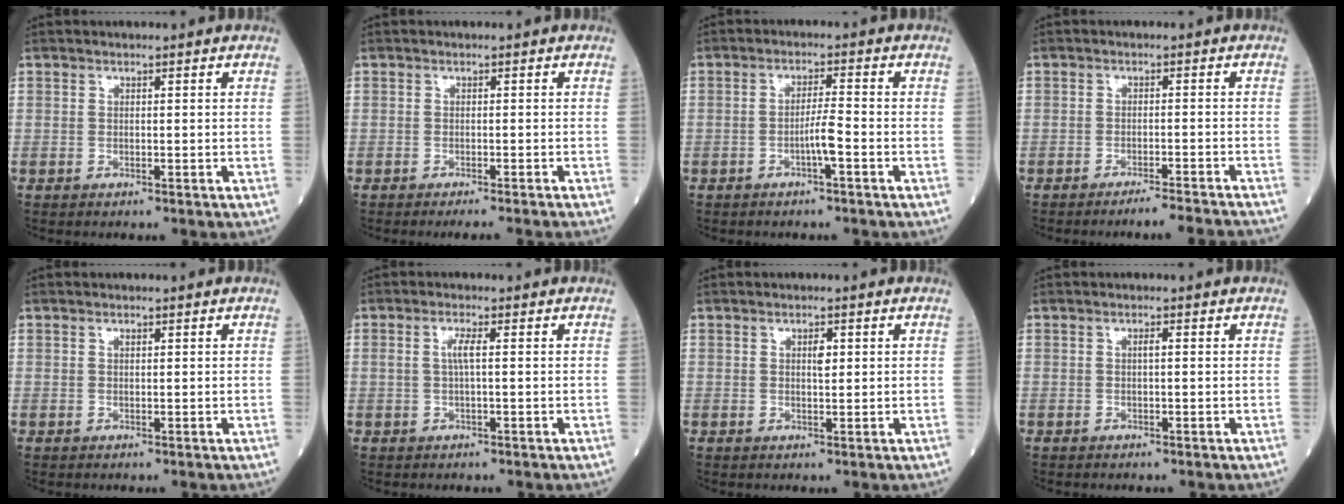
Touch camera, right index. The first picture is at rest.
{"total": 3.9, "force": [-3.4, -0.8, 1.9], "torque": [-0.010, -0.004, -0.047]}
{"total": 3.1, "force": [-1.4, -0.2, 2.8], "torque": [-0.047, 0.001, -0.028]}
{"total": 6.6, "force": [-6.1, -1.1, 2.1], "torque": [-0.008, -0.012, -0.085]}
{"total": 0.5, "force": [0.3, 0.2, 0.4], "torque": [-0.009, -0.001, 0.005]}
{"total": 2.1, "force": [0.3, 0.2, 2.1], "torque": [-0.046, 0.003, 0.004]}
{"total": 1.5, "force": [0.5, 0.5, 1.4], "torque": [-0.023, 0.000, 0.008]}
{"total": 0.8, "force": [0.1, 0.1, 0.7], "torque": [-0.015, 0.001, 0.001]}